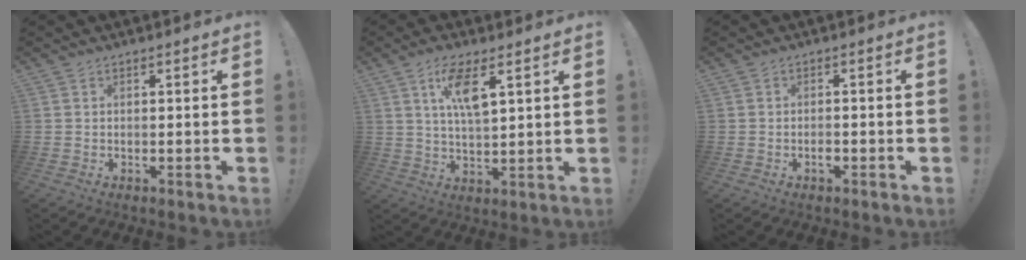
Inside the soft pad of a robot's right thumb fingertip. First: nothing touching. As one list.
[{"total": 9.5, "force": [4.4, 3.2, 7.9], "torque": [-0.142, -0.009, 0.074]}, {"total": 1.5, "force": [-0.8, 0.7, 1.1], "torque": [-0.016, 0.003, -0.015]}]